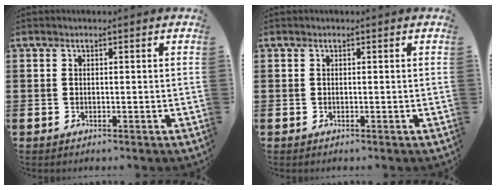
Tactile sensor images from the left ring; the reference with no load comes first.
{"total": 0.0}